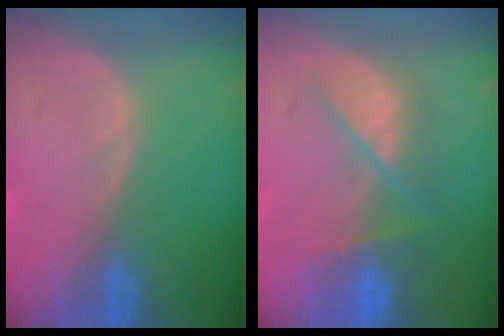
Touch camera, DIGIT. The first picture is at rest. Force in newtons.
{"total": 7.6, "press": 7.1, "slide": 2.6}